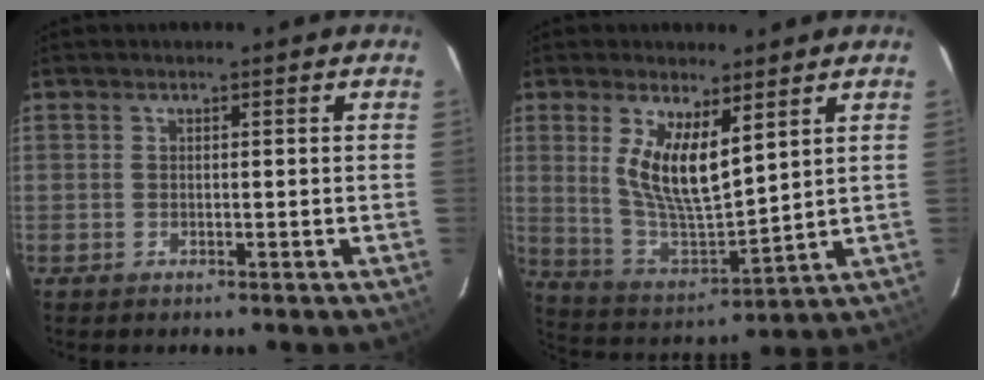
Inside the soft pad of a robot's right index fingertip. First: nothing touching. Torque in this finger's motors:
{"motor_torque": [0.12, 0.30, 0.18, 0.14]}